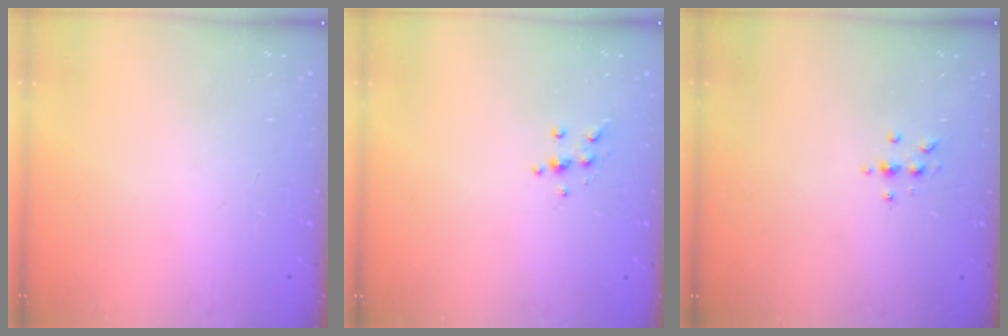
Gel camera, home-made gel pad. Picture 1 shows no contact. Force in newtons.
{"total": 4.3, "press": 4.2, "slide": 1.1}
{"total": 4.1, "press": 4.1, "slide": 0.5}